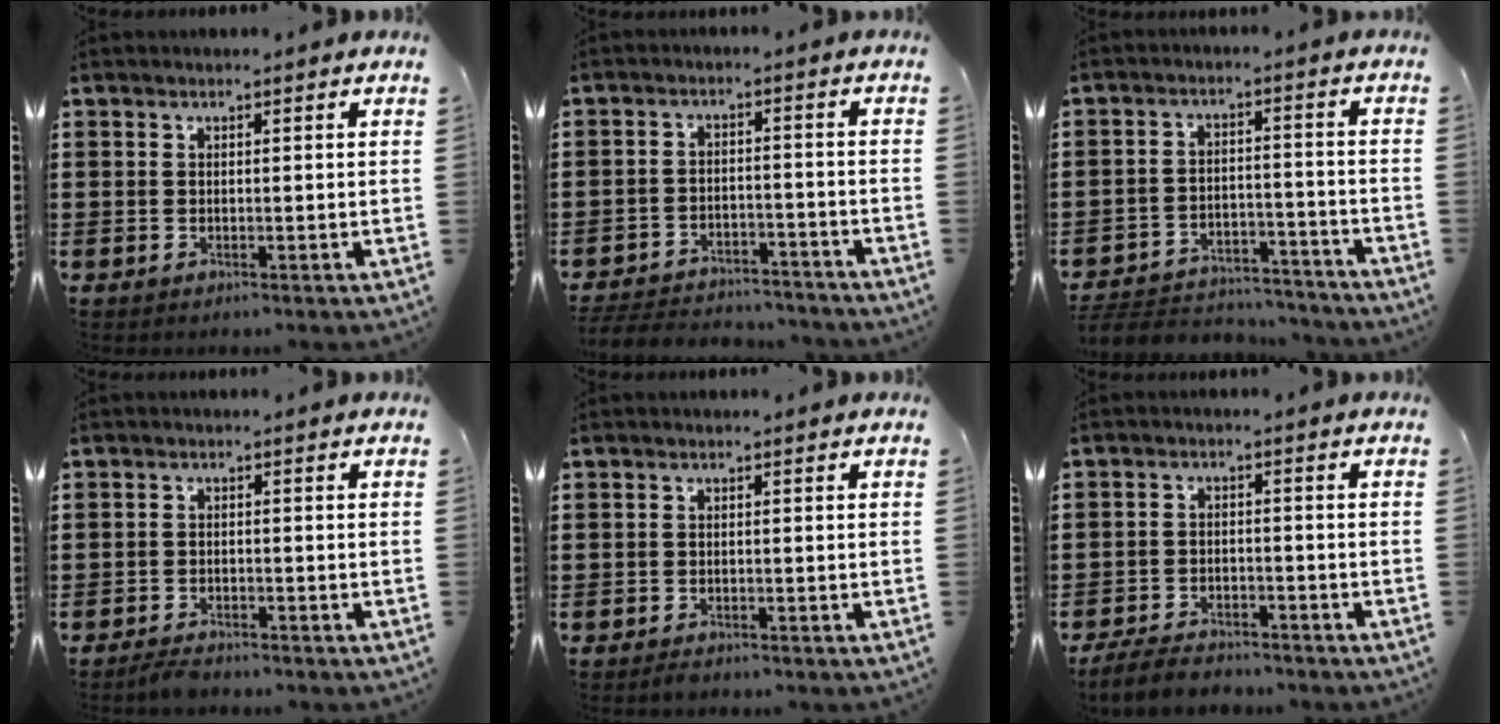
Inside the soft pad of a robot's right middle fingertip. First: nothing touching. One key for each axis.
{"total": 4.8, "fx": -4.7, "fy": 0.9, "fz": 0.1, "tx": -0.008, "ty": 0.010, "tz": -0.100}
{"total": 5.1, "fx": -4.9, "fy": 1.1, "fz": 0.6, "tx": -0.016, "ty": 0.011, "tz": -0.102}
{"total": 2.1, "fx": -2.0, "fy": 0.3, "fz": 0.2, "tx": -0.010, "ty": -0.002, "tz": -0.041}
{"total": 0.8, "fx": -0.8, "fy": 0.2, "fz": 0.1, "tx": -0.005, "ty": -0.001, "tz": -0.017}
{"total": 4.8, "fx": -4.6, "fy": 1.2, "fz": 0.8, "tx": -0.026, "ty": 0.006, "tz": -0.096}